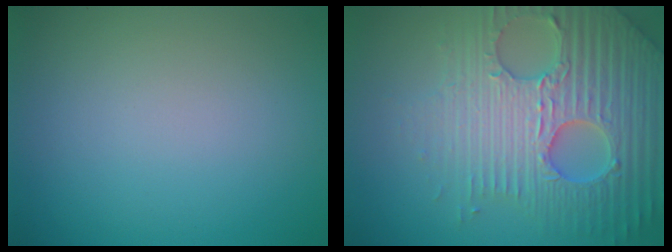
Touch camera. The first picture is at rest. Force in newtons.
{"total": 7.1, "press": 6.8, "slide": 1.8}